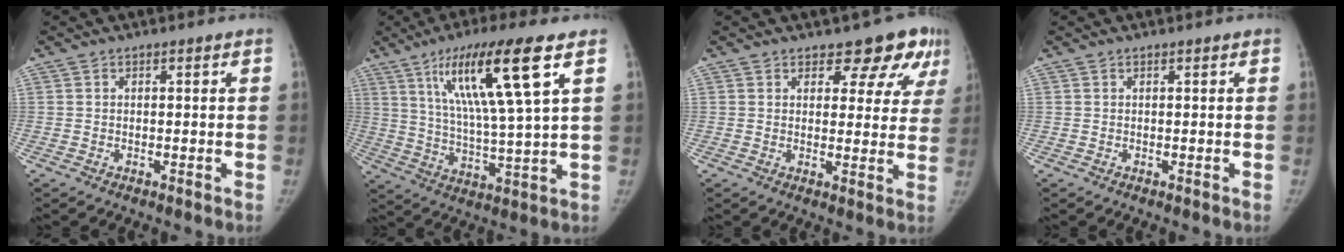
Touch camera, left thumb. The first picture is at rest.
{"total": 17.0, "force": [7.8, 1.5, 15.0], "torque": [-0.271, -0.029, 0.137]}
{"total": 9.0, "force": [6.5, 4.5, 4.3], "torque": [-0.009, -0.034, 0.068]}
{"total": 0.0}